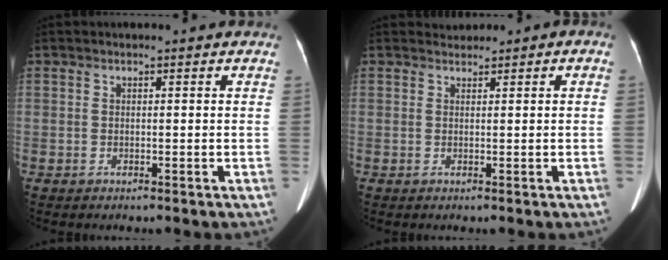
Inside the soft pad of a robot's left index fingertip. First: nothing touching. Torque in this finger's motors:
{"motor_torque": [0.04, -0.48, -0.06, -0.06]}